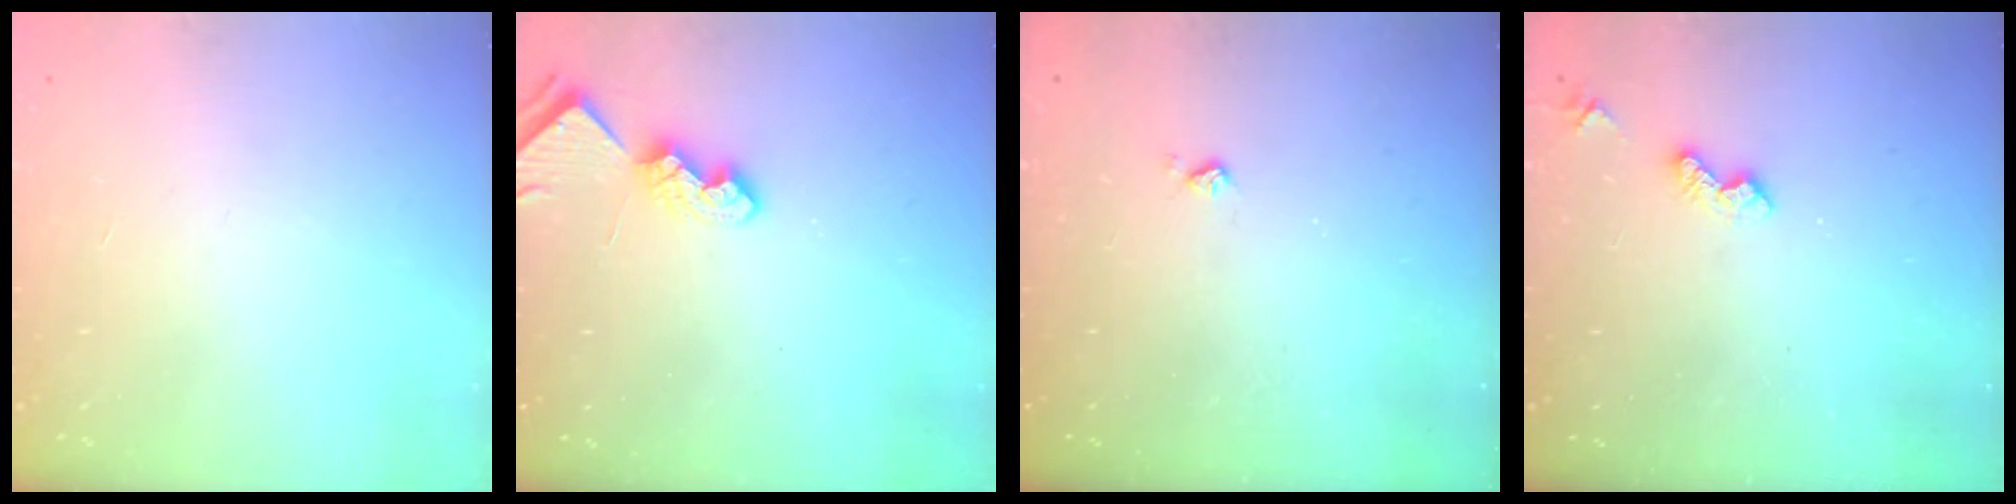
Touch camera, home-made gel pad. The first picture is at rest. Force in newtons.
{"total": 6.9, "press": 6.9, "slide": 0.6}
{"total": 2.2, "press": 2.2, "slide": 0.4}
{"total": 4.3, "press": 4.2, "slide": 0.7}